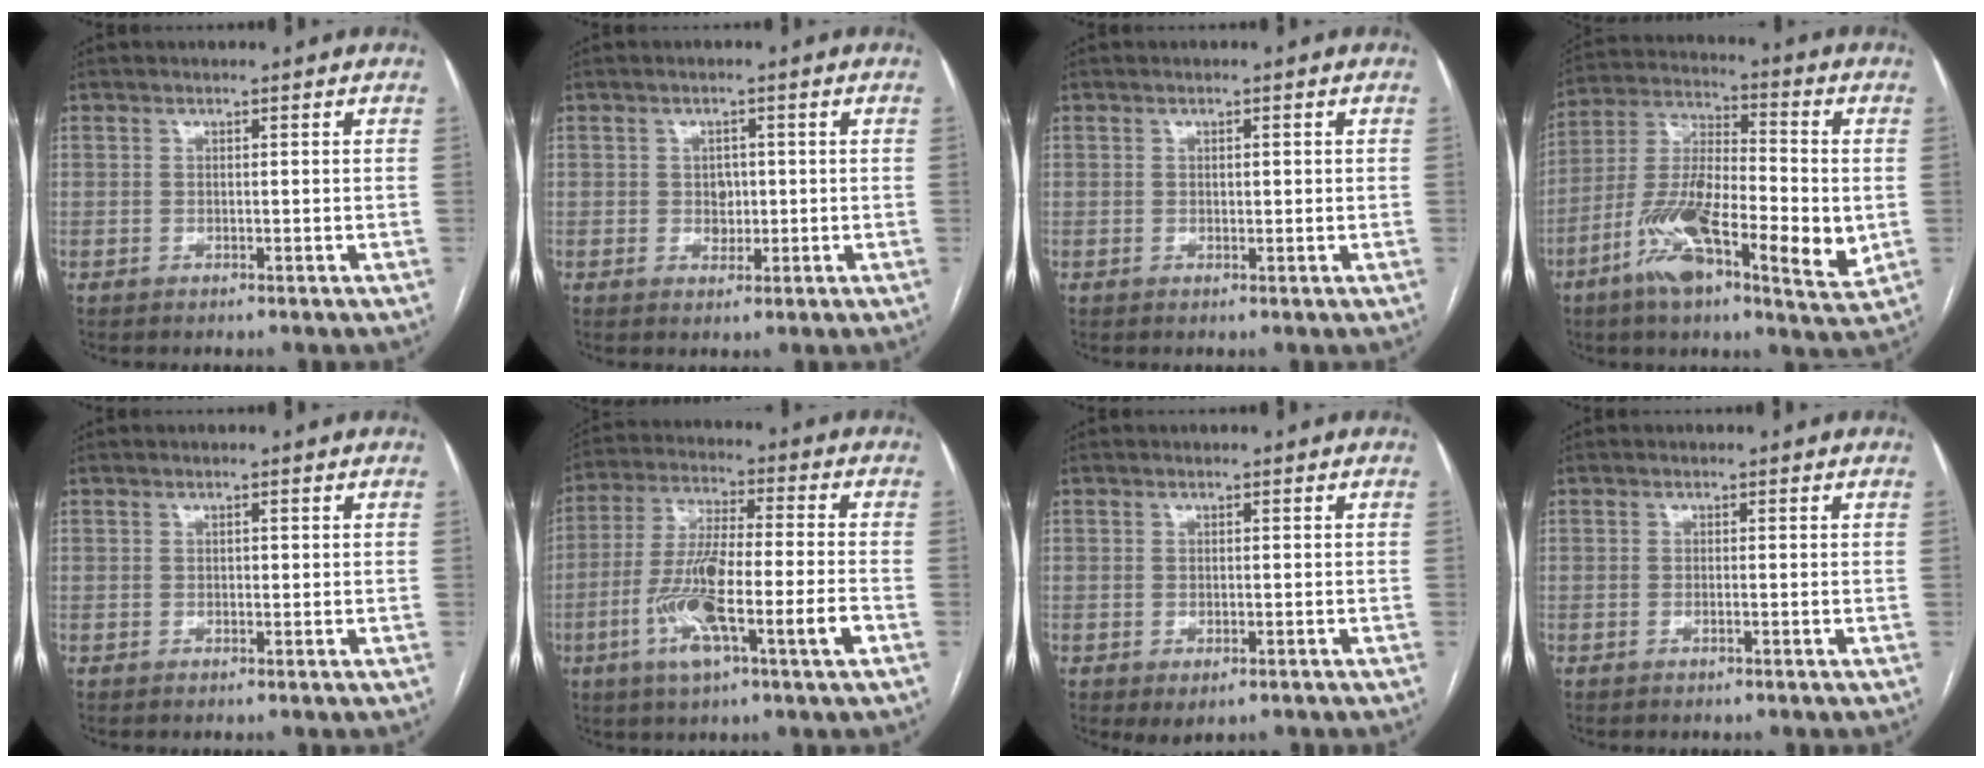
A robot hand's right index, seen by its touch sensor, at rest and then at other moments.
{"total": 2.4, "force": [0.0, 2.0, 1.4], "torque": [-0.014, 0.002, 0.003]}
{"total": 0.9, "force": [0.2, 0.4, 0.8], "torque": [-0.013, 0.000, 0.004]}
{"total": 17.0, "force": [-5.0, 4.7, 15.6], "torque": [-0.294, -0.002, -0.093]}
{"total": 0.5, "force": [0.0, 0.4, 0.4], "torque": [-0.004, 0.001, 0.000]}
{"total": 14.1, "force": [-4.8, 1.3, 13.1], "torque": [-0.254, -0.001, -0.086]}
{"total": 2.4, "force": [-1.1, 1.1, 1.8], "torque": [-0.026, -0.004, -0.006]}
{"total": 0.5, "force": [-0.3, 0.0, 0.5], "torque": [-0.010, 0.000, -0.003]}